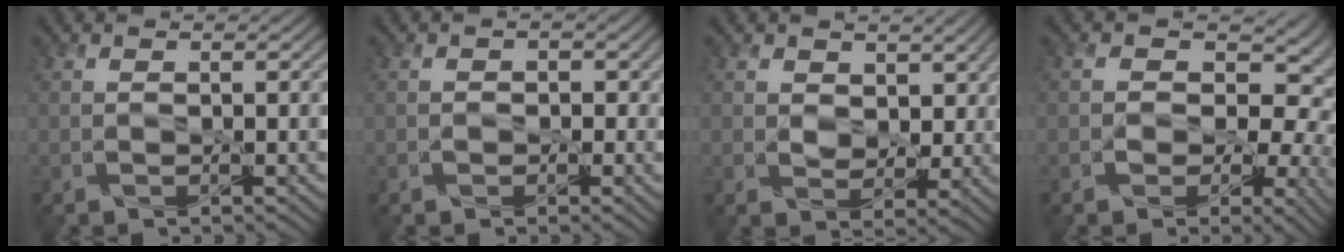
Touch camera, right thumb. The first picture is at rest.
{"total": 2.7, "force": [-0.5, 2.5, 0.9], "torque": [-0.014, 0.010, -0.013]}
{"total": 6.6, "force": [1.5, 4.8, 4.3], "torque": [-0.087, -0.008, 0.020]}
{"total": 10.6, "force": [-1.1, 8.1, 6.8], "torque": [-0.092, 0.000, -0.024]}